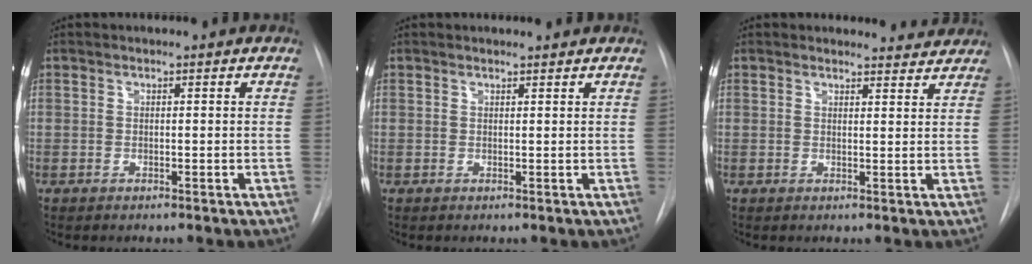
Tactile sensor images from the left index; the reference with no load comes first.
{"total": 1.4, "force": [1.4, 0.1, 0.0], "torque": [-0.010, 0.002, 0.020]}
{"total": 4.4, "force": [4.3, 1.0, -0.2], "torque": [0.006, -0.008, 0.035]}